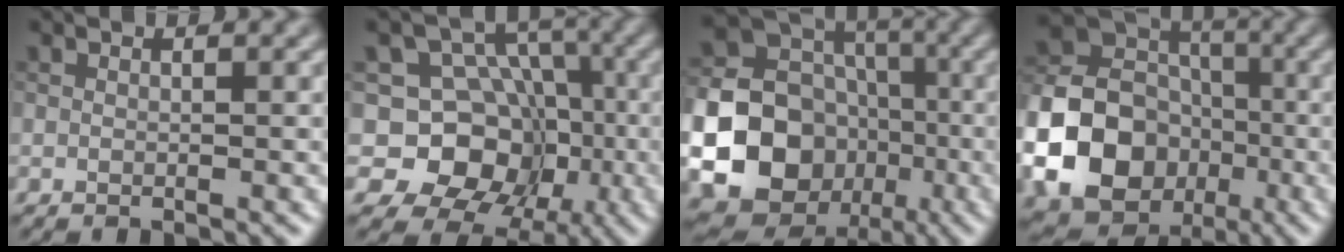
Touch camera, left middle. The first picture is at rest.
{"total": 9.3, "force": [-1.5, 8.1, 4.3], "torque": [-0.043, 0.008, -0.061]}
{"total": 24.1, "force": [-6.7, 21.8, 8.0], "torque": [-0.188, -0.041, -0.144]}
{"total": 18.4, "force": [-5.8, 15.8, 7.4], "torque": [-0.159, -0.039, -0.126]}